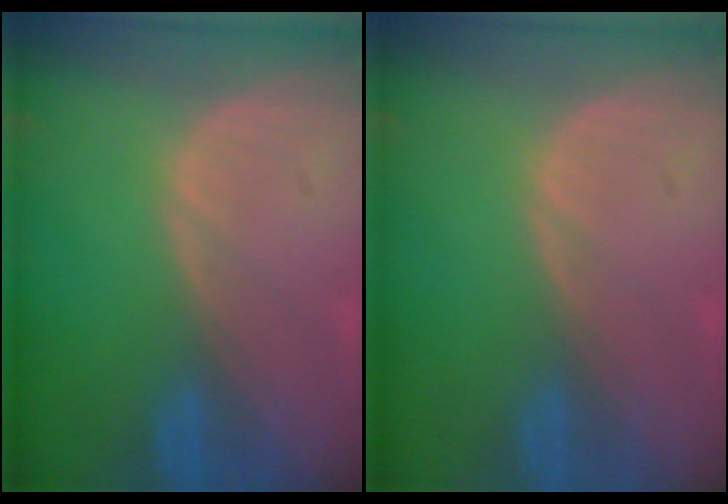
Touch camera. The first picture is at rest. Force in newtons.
{"total": 0.0}